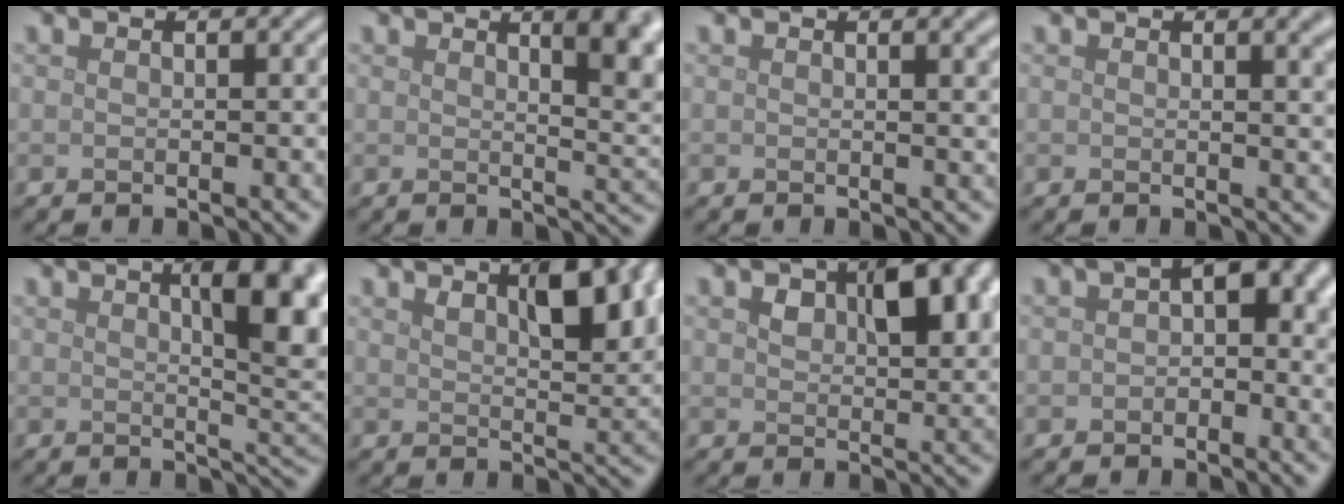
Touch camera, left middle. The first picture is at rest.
{"total": 6.4, "force": [2.7, 2.4, 5.3], "torque": [-0.030, 0.009, 0.033]}
{"total": 1.8, "force": [1.0, 0.7, 1.4], "torque": [-0.004, 0.006, 0.011]}
{"total": 2.5, "force": [1.4, 1.0, 1.9], "torque": [-0.005, 0.006, 0.017]}
{"total": 8.6, "force": [2.6, 2.9, 7.7], "torque": [-0.073, 0.011, 0.034]}
{"total": 6.5, "force": [2.8, 2.5, 5.3], "torque": [-0.080, 0.003, 0.046]}
{"total": 6.6, "force": [2.1, 3.7, 5.0], "torque": [-0.078, 0.001, 0.035]}
{"total": 4.3, "force": [0.3, 2.6, 3.5], "torque": [-0.038, 0.011, -0.009]}